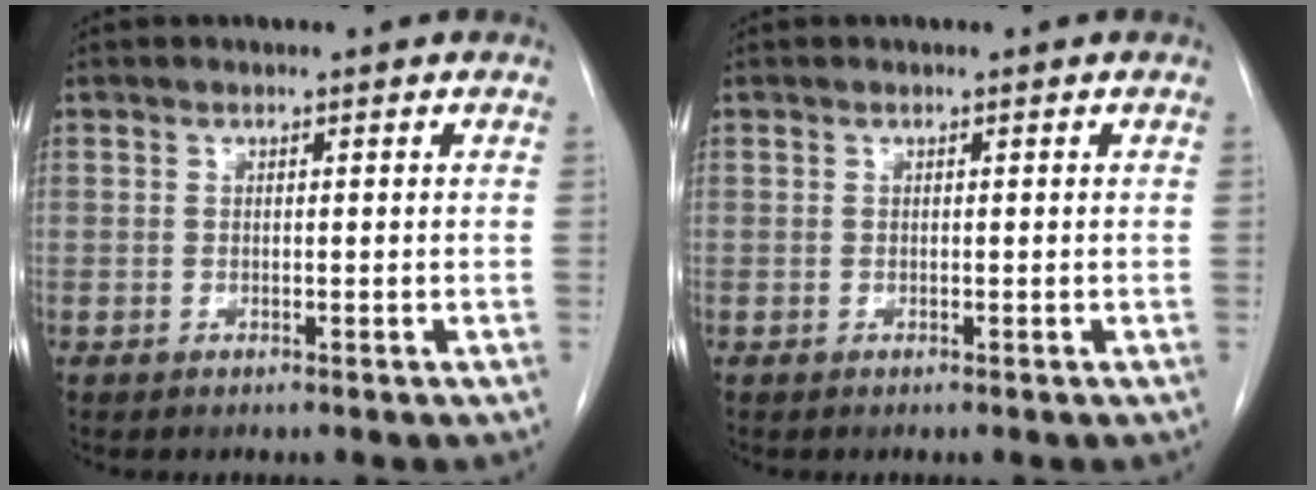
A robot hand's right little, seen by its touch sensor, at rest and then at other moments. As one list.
[{"total": 0.0}]